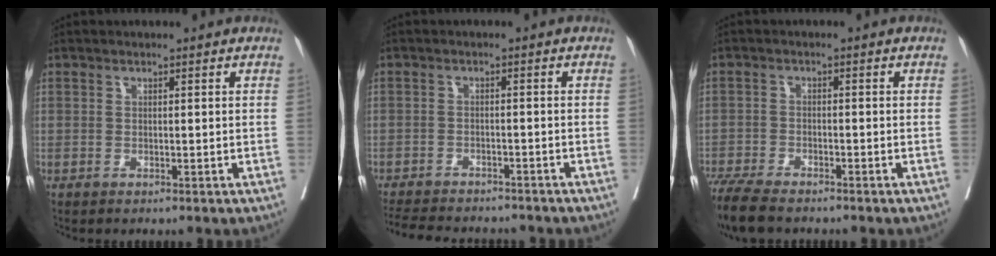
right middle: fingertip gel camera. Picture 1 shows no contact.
{"total": 13.4, "force": [-12.1, 3.2, 4.9], "torque": [-0.108, -0.012, -0.163]}
{"total": 8.1, "force": [-6.9, 1.6, 4.0], "torque": [-0.075, -0.022, -0.122]}